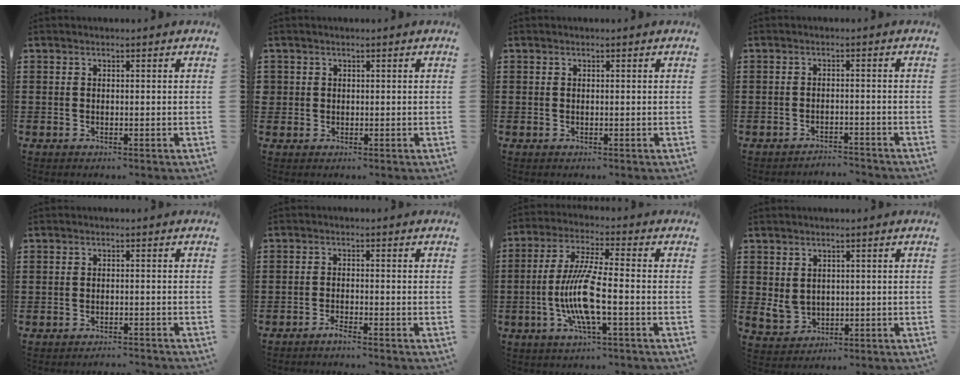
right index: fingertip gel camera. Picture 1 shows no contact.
{"total": 1.1, "force": [0.2, 1.0, 0.1], "torque": [-0.004, 0.004, 0.003]}
{"total": 0.0}
{"total": 2.2, "force": [-2.2, 0.0, 0.1], "torque": [-0.007, 0.001, -0.048]}
{"total": 1.2, "force": [-1.2, 0.0, 0.1], "torque": [-0.006, 0.001, -0.025]}
{"total": 1.6, "force": [-1.5, -0.3, 0.5], "torque": [-0.009, -0.002, -0.026]}
{"total": 9.5, "force": [-2.3, 1.5, 9.1], "torque": [-0.208, -0.021, -0.056]}
{"total": 2.9, "force": [0.8, 2.4, 1.5], "torque": [-0.043, 0.005, 0.013]}